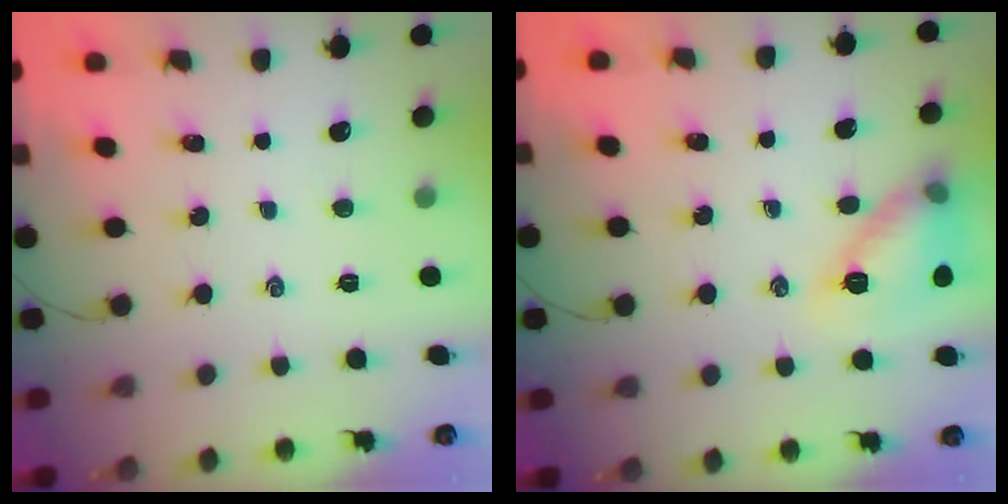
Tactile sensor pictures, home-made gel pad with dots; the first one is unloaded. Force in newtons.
{"total": 12.0, "press": 12.0, "slide": 0.5}